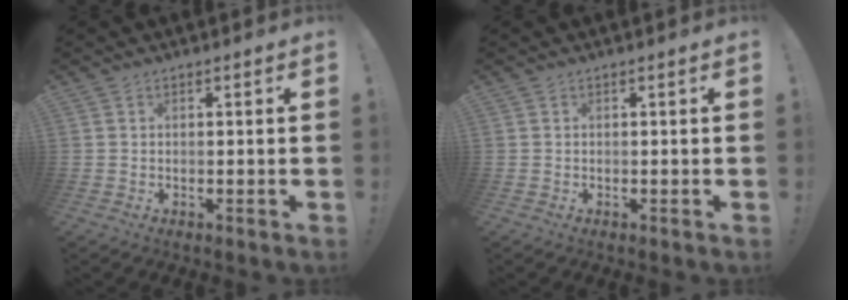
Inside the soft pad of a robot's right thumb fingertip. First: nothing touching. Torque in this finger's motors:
{"motor_torque": [-0.30, -0.08, 0.30, -0.16, -0.02]}